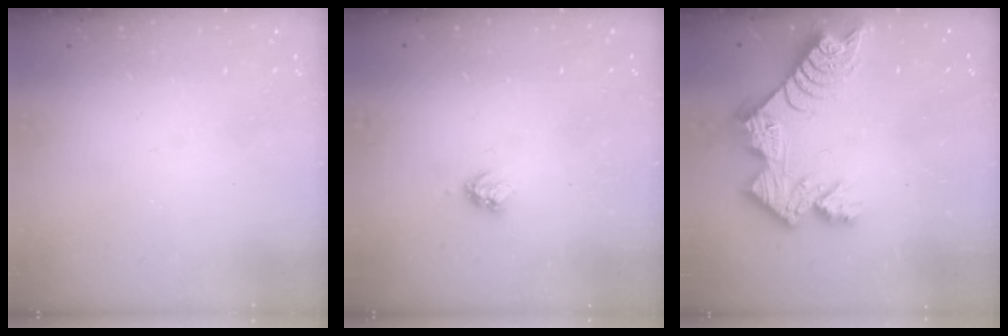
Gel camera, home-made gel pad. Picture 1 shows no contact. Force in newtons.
{"total": 3.1, "press": 3.1, "slide": 0.3}
{"total": 13.8, "press": 13.8, "slide": 1.1}